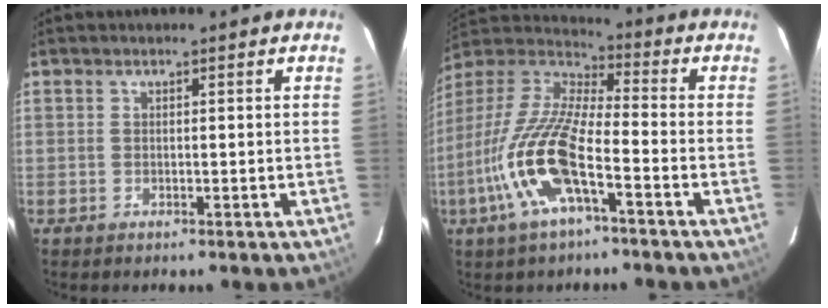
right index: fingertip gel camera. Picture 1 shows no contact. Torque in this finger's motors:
{"motor_torque": [1.88, -0.26, 1.05, 0.21]}